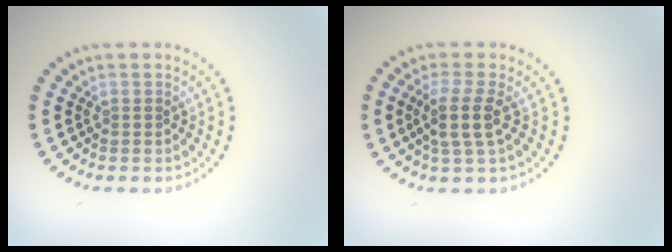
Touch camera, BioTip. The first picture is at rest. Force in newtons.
{"total": 2.9, "press": 2.4, "slide": 1.6}